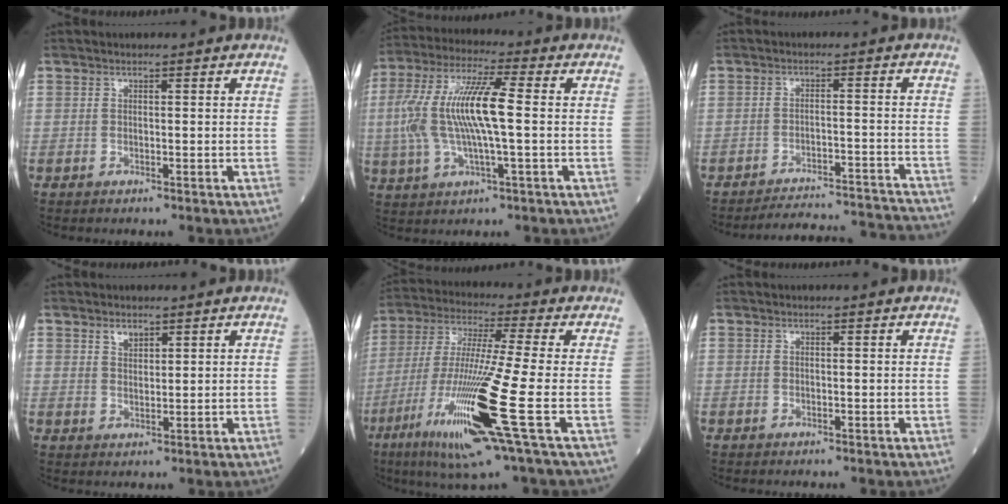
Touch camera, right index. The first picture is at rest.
{"total": 13.2, "force": [0.3, 2.3, 13.0], "torque": [-0.278, 0.015, 0.002]}
{"total": 15.3, "force": [-15.1, -0.1, 2.1], "torque": [-0.016, 0.010, -0.191]}
{"total": 2.0, "force": [1.5, 1.0, 1.0], "torque": [-0.017, -0.001, 0.029]}
{"total": 17.9, "force": [-6.4, -0.9, 16.7], "torque": [-0.343, -0.038, -0.128]}
{"total": 0.0}